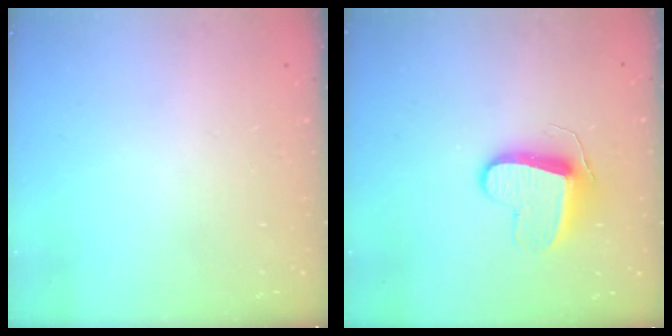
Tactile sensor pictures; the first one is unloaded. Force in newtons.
{"total": 9.7, "press": 9.7, "slide": 0.3}